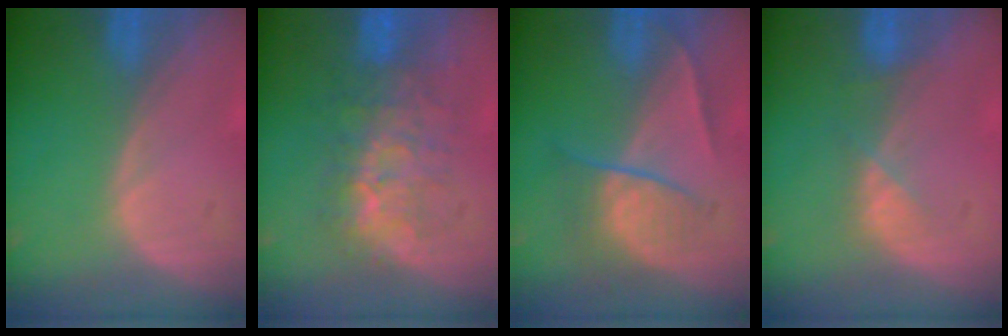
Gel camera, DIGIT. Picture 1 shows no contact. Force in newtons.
{"total": 8.2, "press": 7.9, "slide": 2.3}
{"total": 6.7, "press": 5.8, "slide": 3.3}
{"total": 2.6, "press": 2.5, "slide": 0.8}